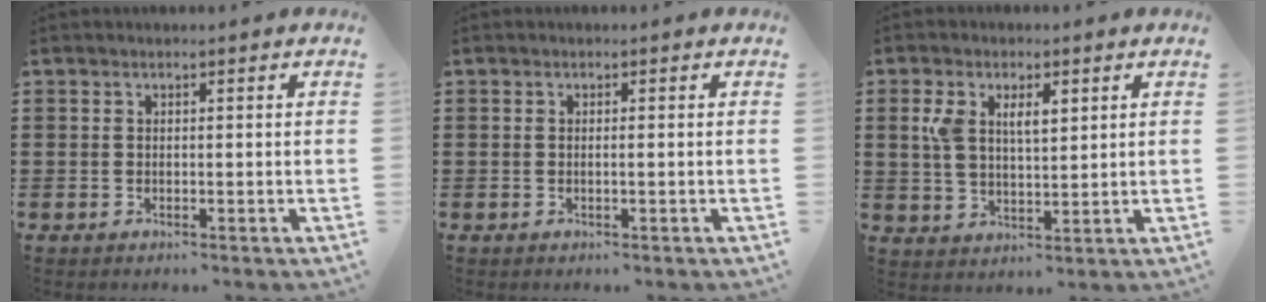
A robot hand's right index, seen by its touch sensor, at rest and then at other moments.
{"total": 0.7, "force": [-0.1, -0.1, 0.6], "torque": [-0.012, -0.004, -0.002]}
{"total": 5.8, "force": [2.1, 2.9, 4.5], "torque": [-0.098, 0.009, 0.037]}